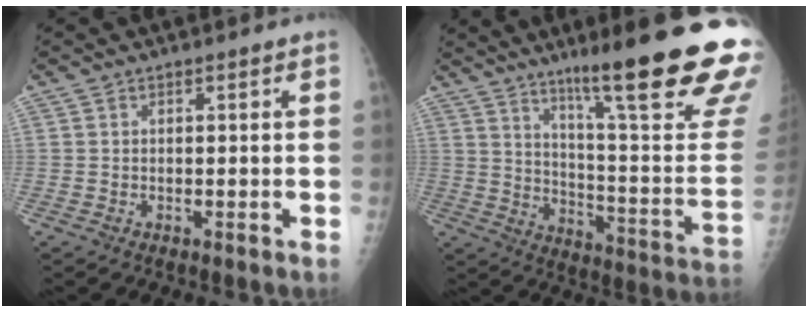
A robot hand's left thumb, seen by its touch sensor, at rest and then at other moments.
{"total": 27.8, "force": [17.7, 2.5, 21.3], "torque": [-0.248, -0.091, 0.263]}